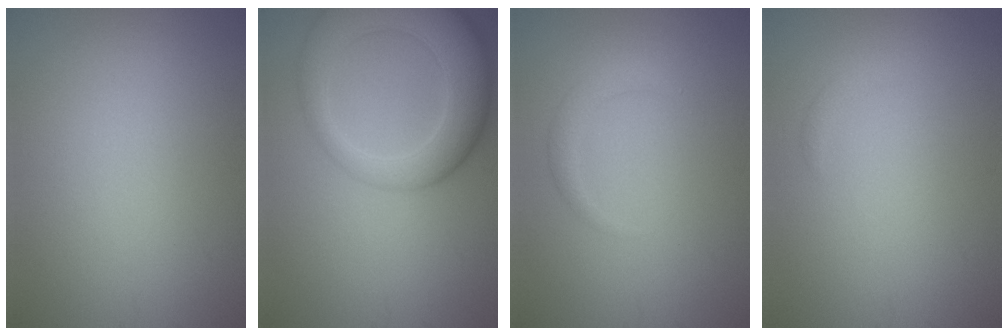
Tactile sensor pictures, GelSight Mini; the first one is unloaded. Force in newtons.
{"total": 8.1, "press": 8.1, "slide": 0.4}
{"total": 1.6, "press": 1.6, "slide": 0.1}
{"total": 0.8, "press": 0.8, "slide": 0.0}